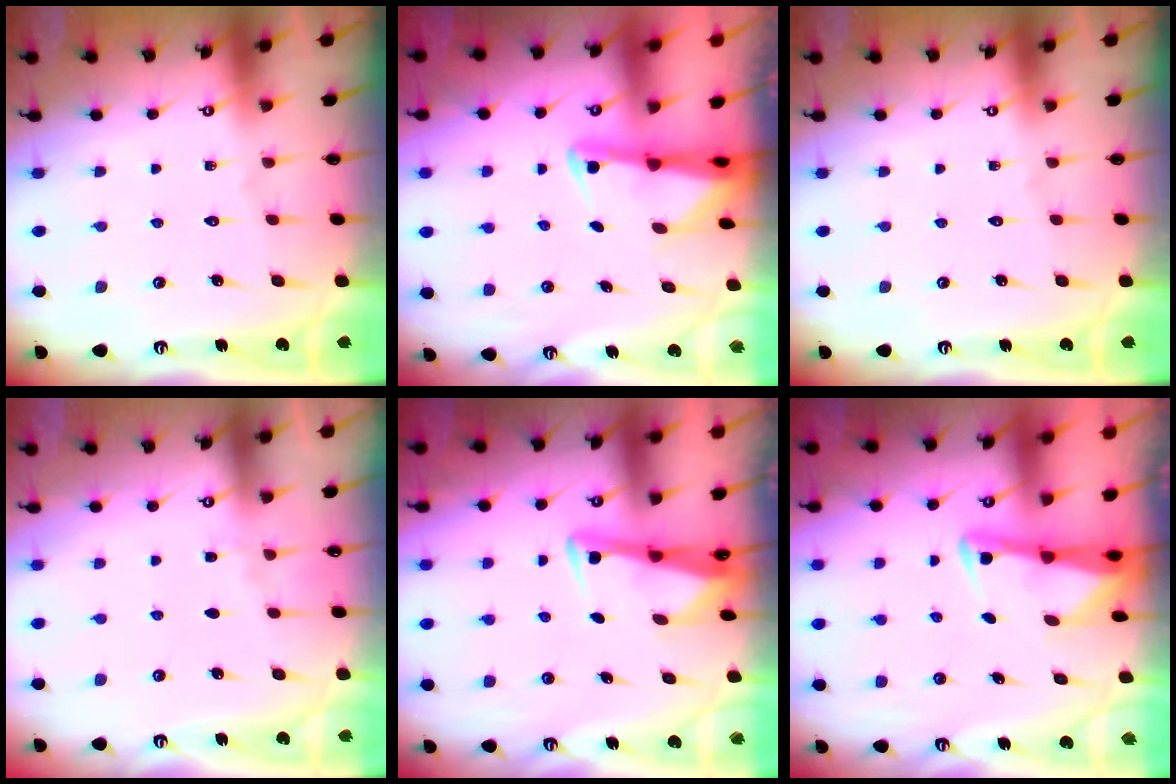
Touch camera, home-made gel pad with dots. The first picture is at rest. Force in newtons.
{"total": 2.2, "press": 2.2, "slide": 0.5}
{"total": 0.0}
{"total": 3.3, "press": 3.2, "slide": 0.6}
{"total": 3.3, "press": 3.2, "slide": 0.5}
{"total": 2.9, "press": 2.9, "slide": 0.4}